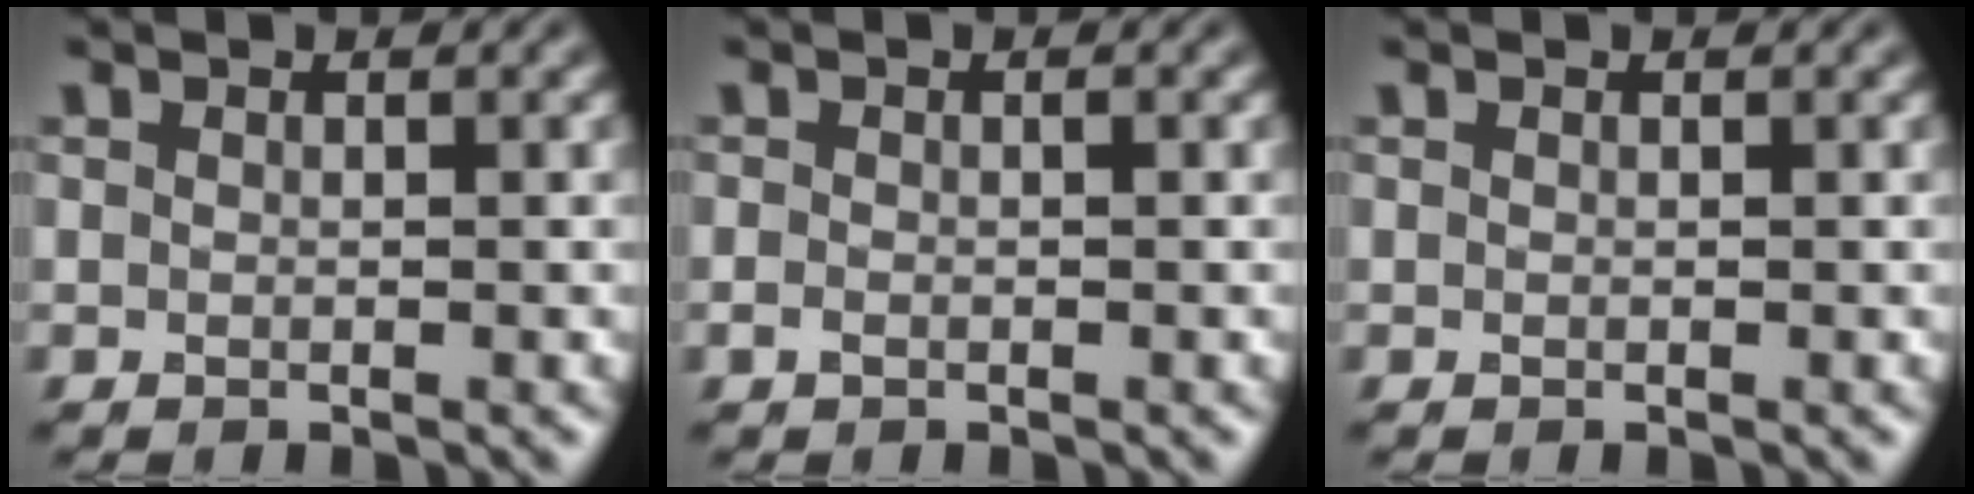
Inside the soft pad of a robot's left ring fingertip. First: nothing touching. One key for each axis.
{"total": 0.9, "fx": -0.5, "fy": 0.4, "fz": 0.6, "tx": -0.016, "ty": -0.002, "tz": -0.007}
{"total": 0.0}